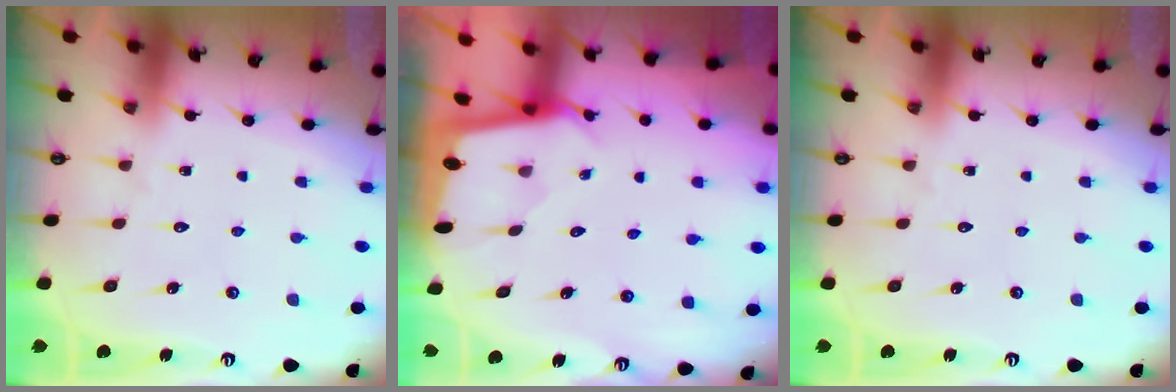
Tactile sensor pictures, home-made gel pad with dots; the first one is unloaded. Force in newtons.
{"total": 1.6, "press": 1.6, "slide": 0.2}
{"total": 0.0}